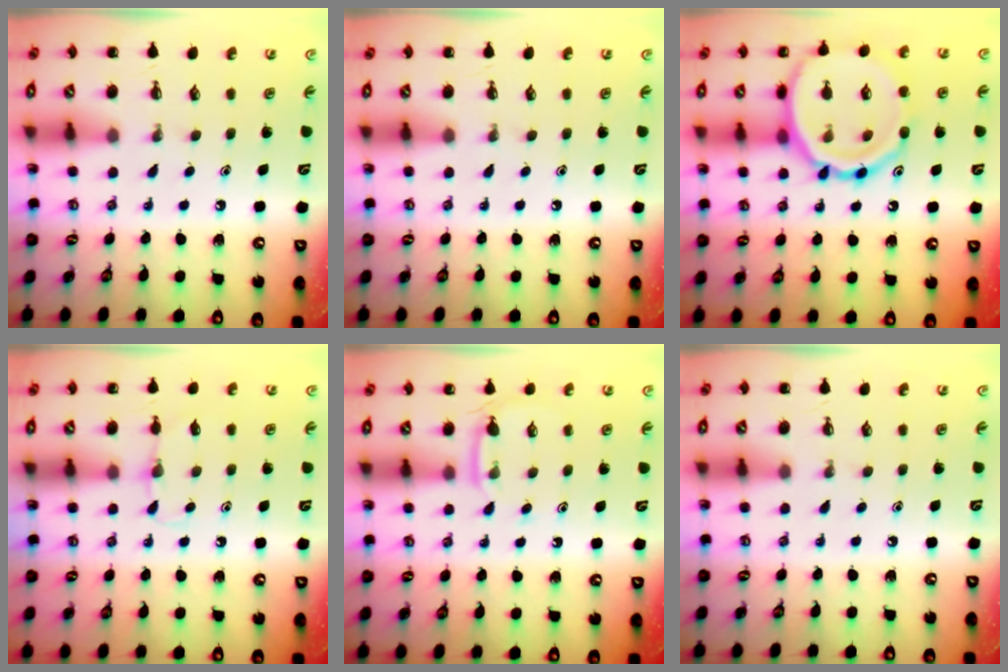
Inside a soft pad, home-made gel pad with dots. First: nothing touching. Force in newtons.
{"total": 0.0}
{"total": 17.7, "press": 17.7, "slide": 1.3}
{"total": 5.3, "press": 5.1, "slide": 1.5}
{"total": 4.6, "press": 4.4, "slide": 1.4}
{"total": 0.0}